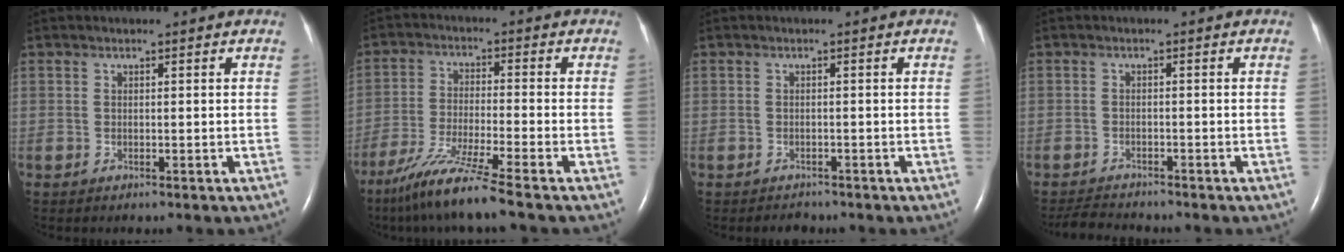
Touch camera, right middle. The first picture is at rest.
{"total": 9.3, "force": [-7.0, -1.3, 6.0], "torque": [-0.118, -0.039, -0.132]}
{"total": 1.4, "force": [-1.2, 0.6, -0.1], "torque": [-0.005, -0.001, -0.017]}
{"total": 3.8, "force": [-3.8, 0.3, 0.6], "torque": [-0.015, -0.017, -0.064]}